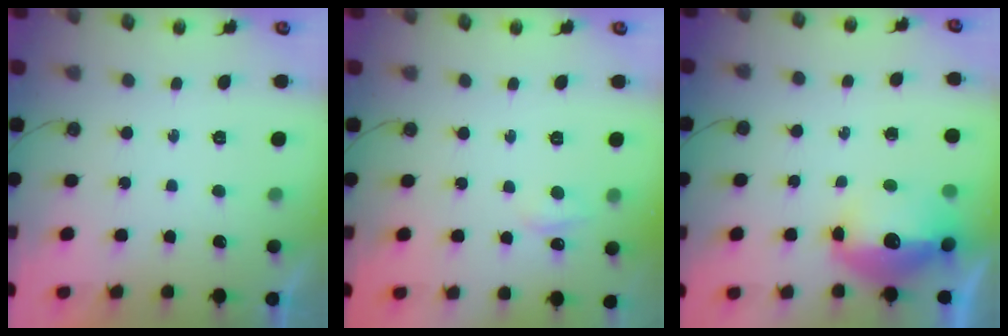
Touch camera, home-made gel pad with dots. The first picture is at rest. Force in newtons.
{"total": 4.7, "press": 4.6, "slide": 0.9}
{"total": 14.6, "press": 14.5, "slide": 1.2}